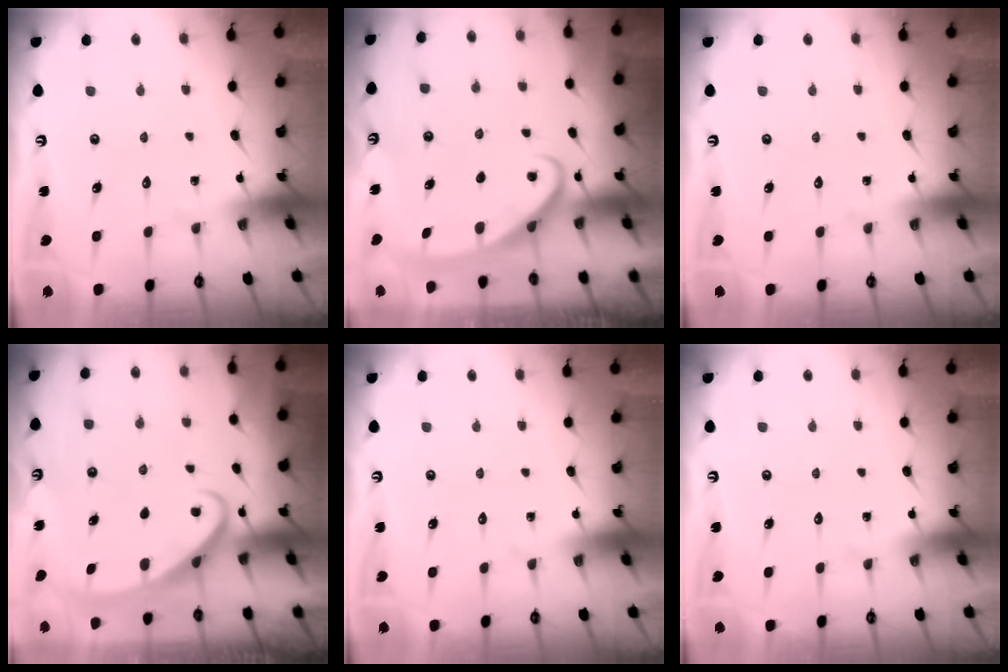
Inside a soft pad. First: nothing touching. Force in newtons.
{"total": 2.8, "press": 2.8, "slide": 0.4}
{"total": 0.0}
{"total": 2.7, "press": 2.7, "slide": 0.4}
{"total": 0.0}
{"total": 0.0}